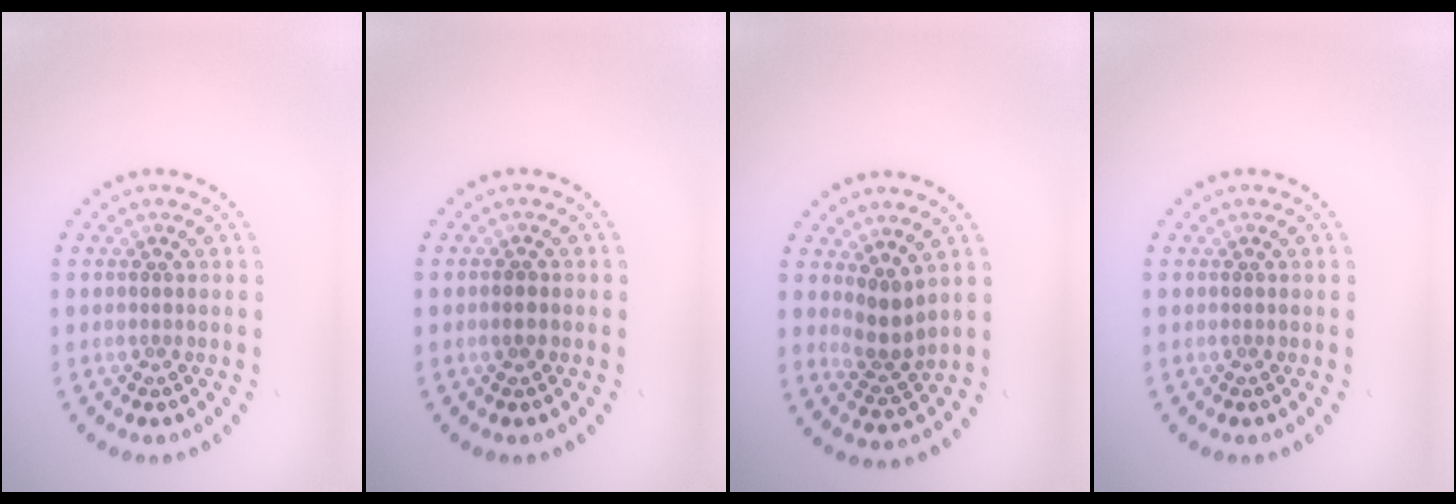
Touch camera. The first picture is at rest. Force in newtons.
{"total": 1.1, "press": 1.1, "slide": 0.1}
{"total": 2.5, "press": 1.9, "slide": 1.6}
{"total": 0.0}